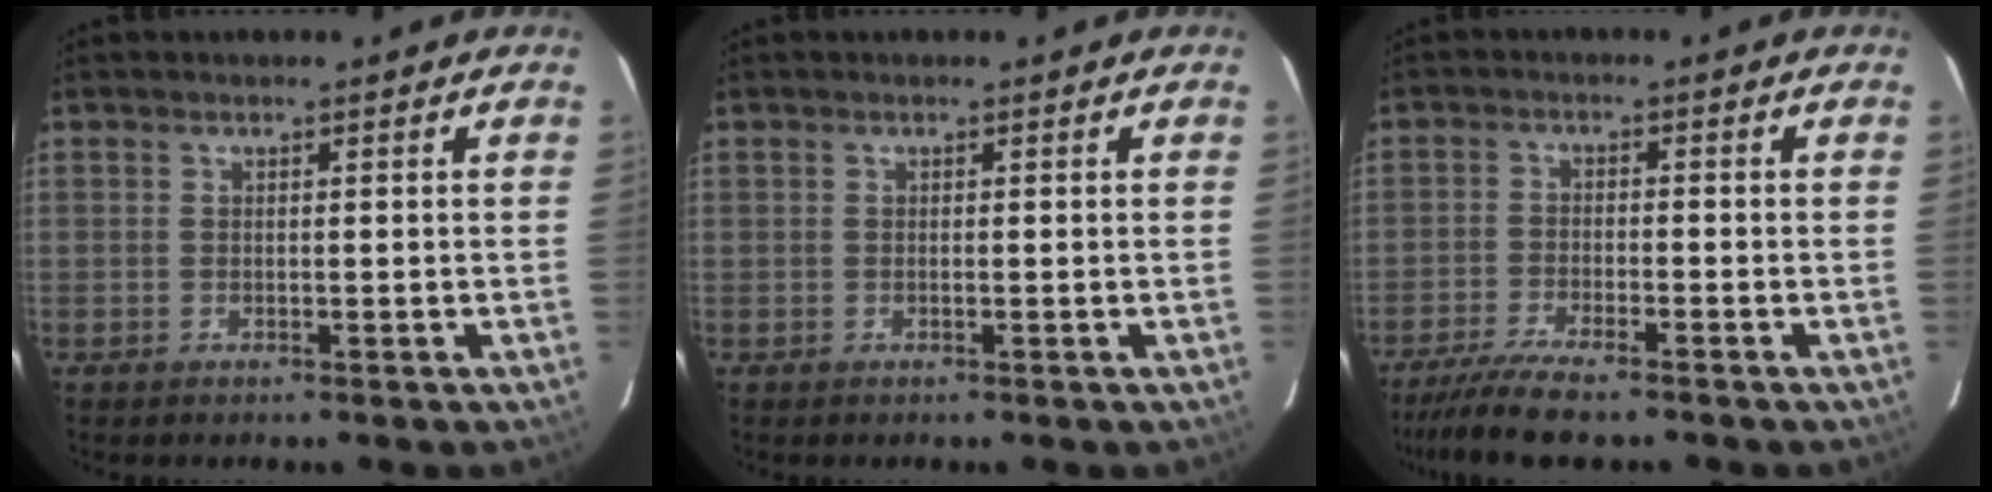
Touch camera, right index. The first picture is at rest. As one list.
[{"total": 0.0}, {"total": 8.4, "force": [-7.0, 0.7, 4.6], "torque": [-0.077, -0.022, -0.118]}]